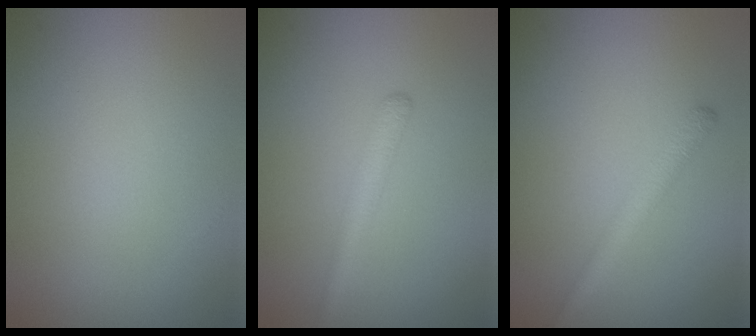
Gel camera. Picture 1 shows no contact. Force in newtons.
{"total": 1.9, "press": 1.9, "slide": 0.0}
{"total": 1.9, "press": 1.9, "slide": 0.0}